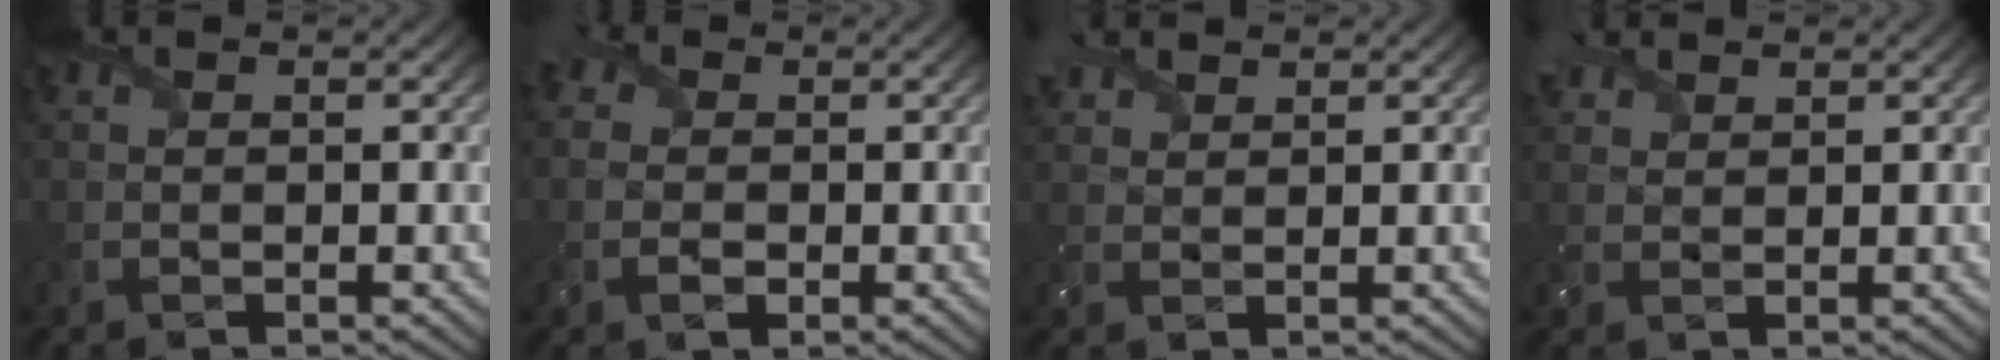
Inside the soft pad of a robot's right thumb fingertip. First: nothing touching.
{"total": 3.7, "force": [-0.2, 3.1, 1.9], "torque": [-0.049, 0.002, -0.008]}
{"total": 3.5, "force": [2.9, 1.5, 1.3], "torque": [-0.034, 0.014, 0.056]}
{"total": 3.1, "force": [2.6, 1.4, 1.0], "torque": [-0.025, 0.012, 0.052]}